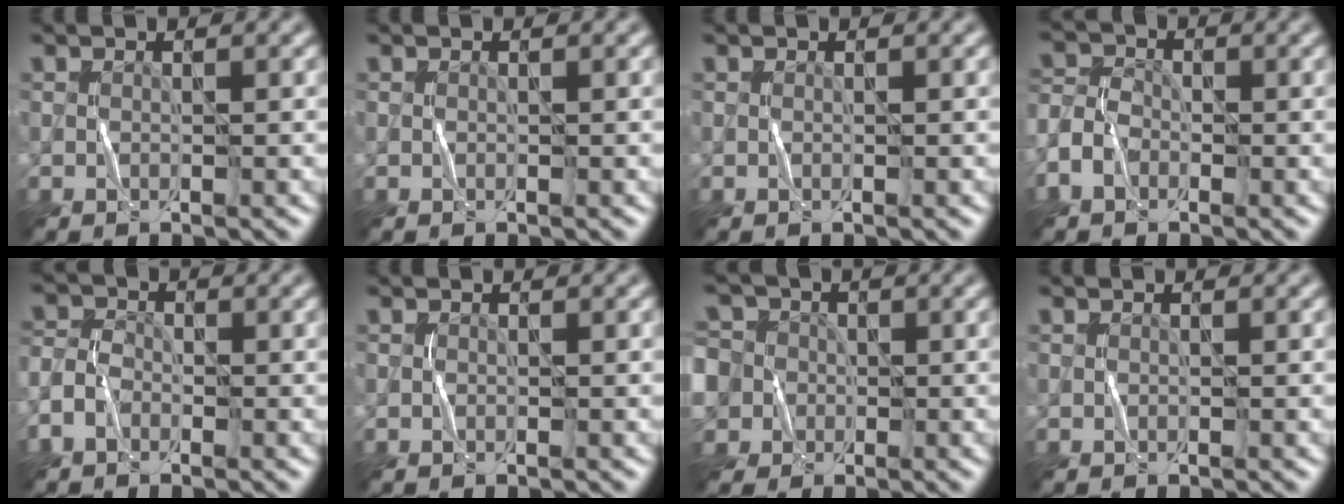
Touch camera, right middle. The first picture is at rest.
{"total": 0.0}
{"total": 0.0}
{"total": 2.8, "force": [-1.5, 2.0, 1.3], "torque": [-0.029, 0.005, -0.040]}
{"total": 2.4, "force": [-1.4, 1.6, 1.1], "torque": [-0.023, 0.005, -0.038]}
{"total": 0.0}
{"total": 9.2, "force": [-0.8, 8.5, 3.4], "torque": [-0.081, 0.025, -0.060]}
{"total": 0.0}